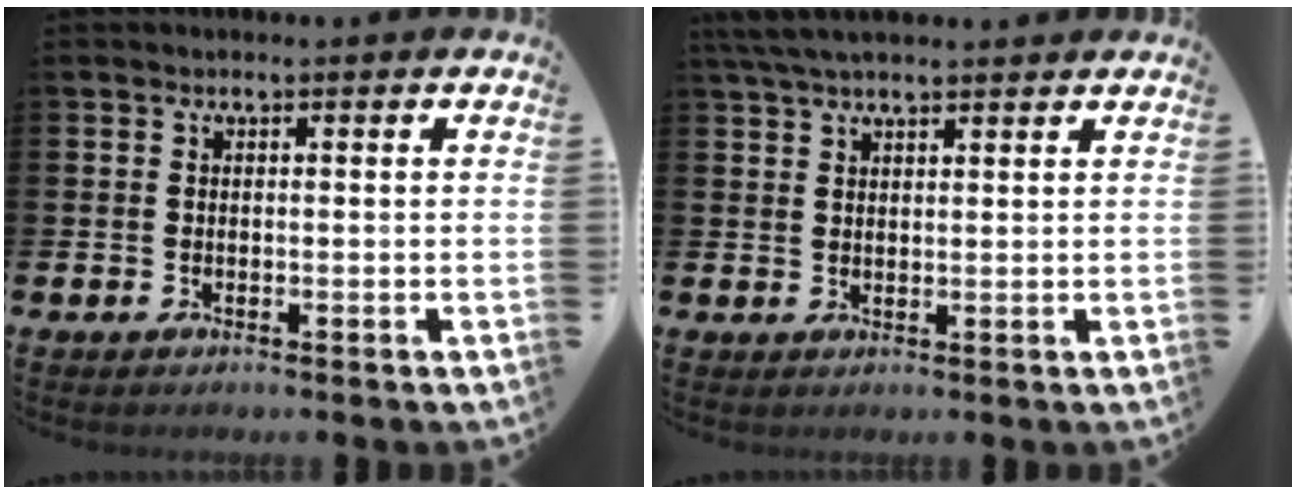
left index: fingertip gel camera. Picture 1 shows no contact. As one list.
[{"total": 4.4, "force": [3.8, 1.0, 2.0], "torque": [-0.042, -0.006, 0.068]}]